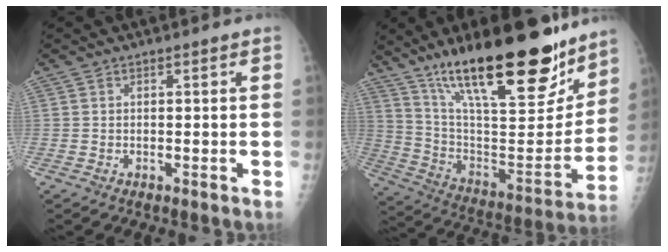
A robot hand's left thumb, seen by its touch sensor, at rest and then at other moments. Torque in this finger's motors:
{"motor_torque": [3.15, 1.48, 1.51, -1.26, 0.52]}